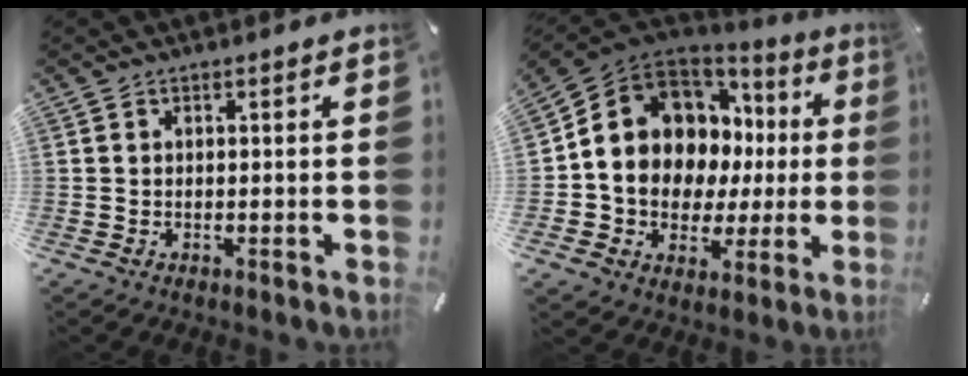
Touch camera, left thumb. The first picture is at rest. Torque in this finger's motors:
{"motor_torque": [2.51, 2.50, 2.51, -0.25, 0.60]}